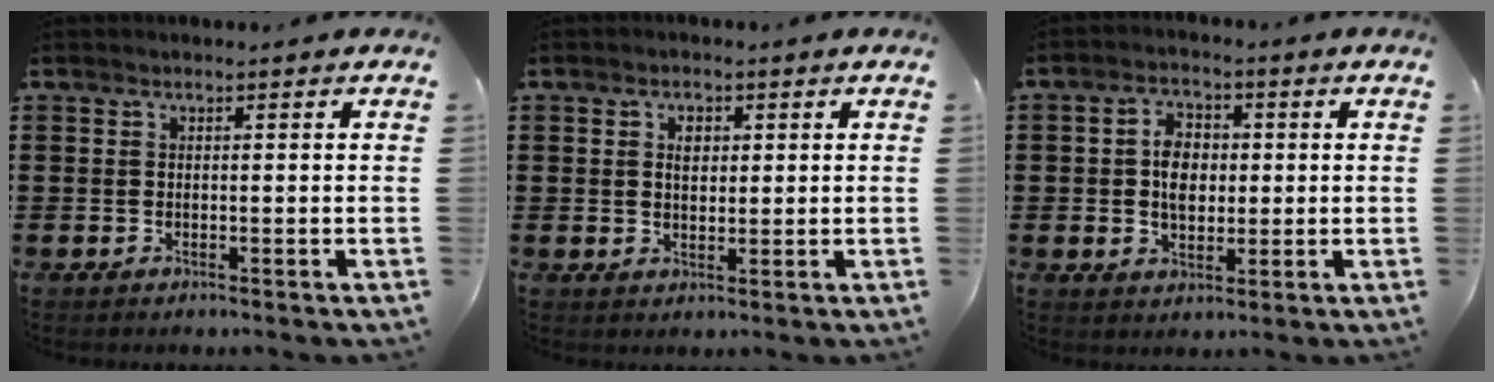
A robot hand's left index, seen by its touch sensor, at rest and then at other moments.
{"total": 2.4, "force": [0.9, 1.5, 1.6], "torque": [-0.018, 0.002, 0.012]}
{"total": 5.3, "force": [0.2, 3.5, 4.0], "torque": [-0.075, 0.011, 0.000]}